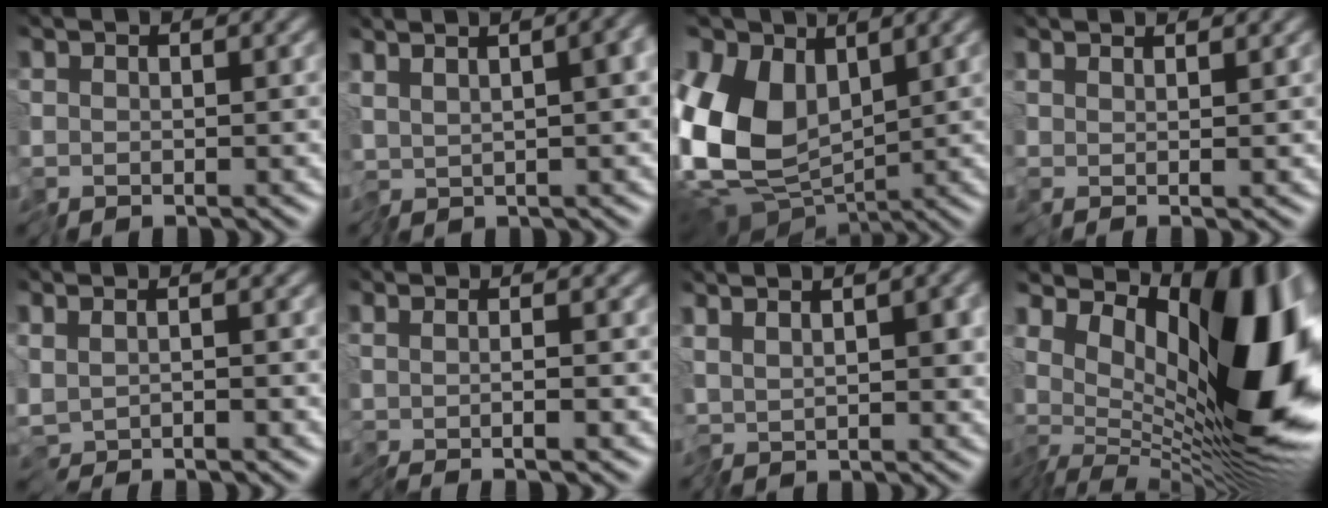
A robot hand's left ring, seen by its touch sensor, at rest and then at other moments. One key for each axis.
{"total": 7.2, "fx": 1.5, "fy": 2.9, "fz": 6.4, "tx": -0.099, "ty": 0.023, "tz": 0.028}
{"total": 9.2, "fx": 0.2, "fy": 6.4, "fz": 6.6, "tx": -0.149, "ty": -0.012, "tz": -0.010}
{"total": 1.4, "fx": 1.3, "fy": -0.5, "fz": 0.3, "tx": -0.007, "ty": 0.003, "tz": 0.020}
{"total": 1.2, "fx": -0.4, "fy": 0.4, "fz": 1.1, "tx": -0.023, "ty": -0.004, "tz": -0.001}
{"total": 2.1, "fx": 0.2, "fy": 0.5, "fz": 2.1, "tx": -0.017, "ty": 0.012, "tz": -0.018}
{"total": 3.1, "fx": 0.7, "fy": 0.9, "fz": 2.8, "tx": -0.049, "ty": 0.003, "tz": 0.010}
{"total": 15.4, "fx": 2.3, "fy": 7.8, "fz": 13.1, "tx": -0.178, "ty": 0.010, "tz": 0.022}